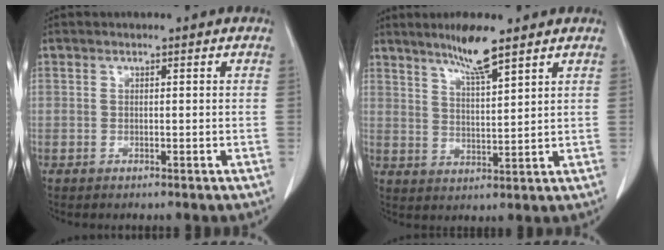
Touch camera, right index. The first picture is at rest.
{"total": 6.8, "force": [5.0, 0.1, 4.6], "torque": [-0.088, -0.003, 0.092]}